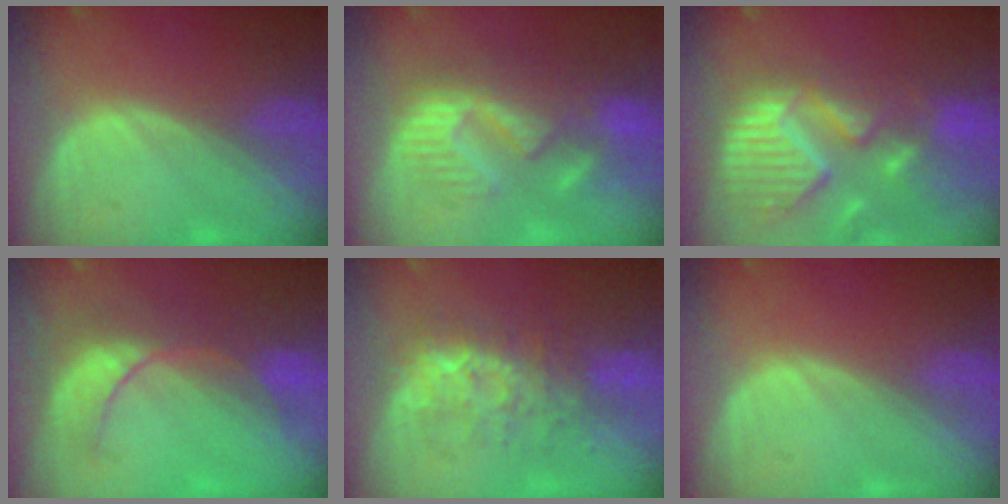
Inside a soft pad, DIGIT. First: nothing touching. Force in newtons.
{"total": 11.0, "press": 9.7, "slide": 5.3}
{"total": 13.5, "press": 11.4, "slide": 7.2}
{"total": 8.4, "press": 7.8, "slide": 3.1}
{"total": 7.9, "press": 7.7, "slide": 1.9}
{"total": 0.0}